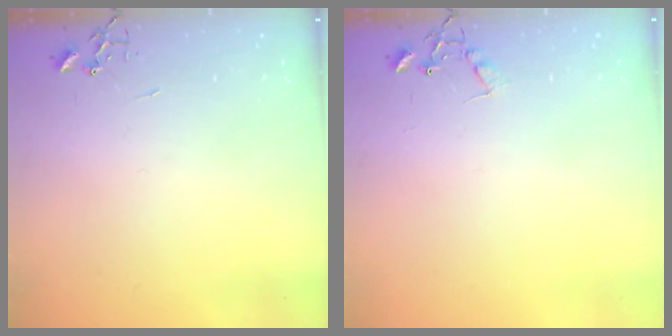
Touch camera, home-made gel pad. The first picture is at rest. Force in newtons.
{"total": 7.5, "press": 7.5, "slide": 0.4}